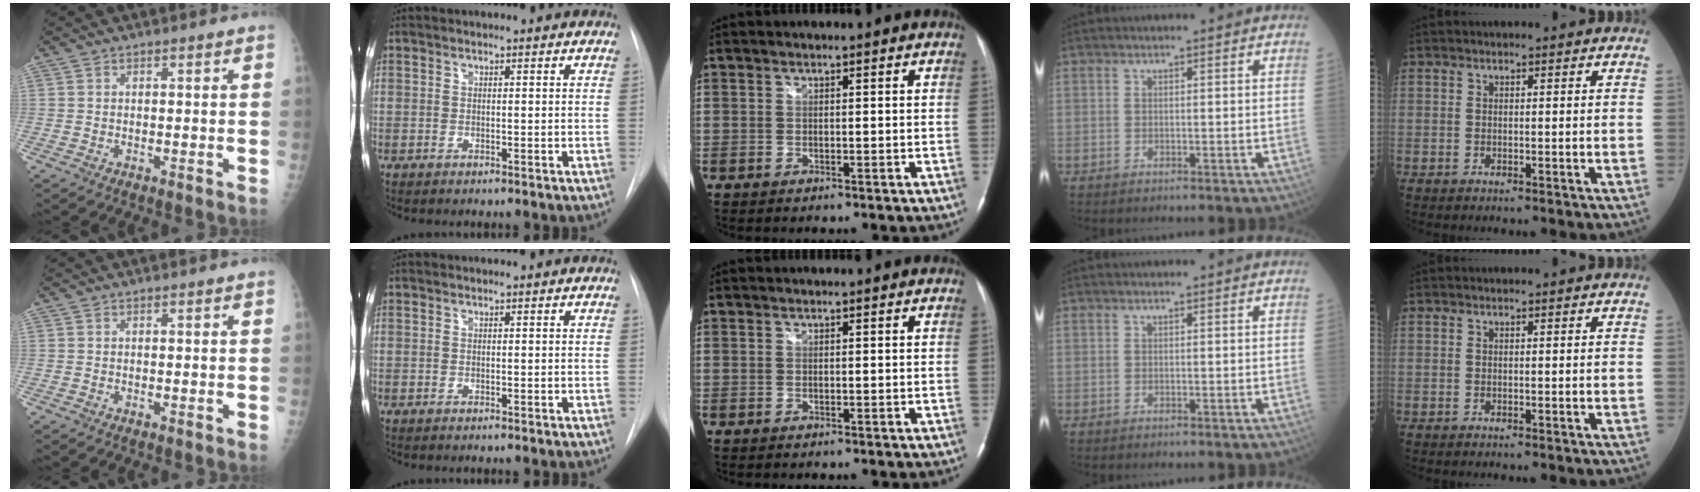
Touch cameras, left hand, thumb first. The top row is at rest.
{}